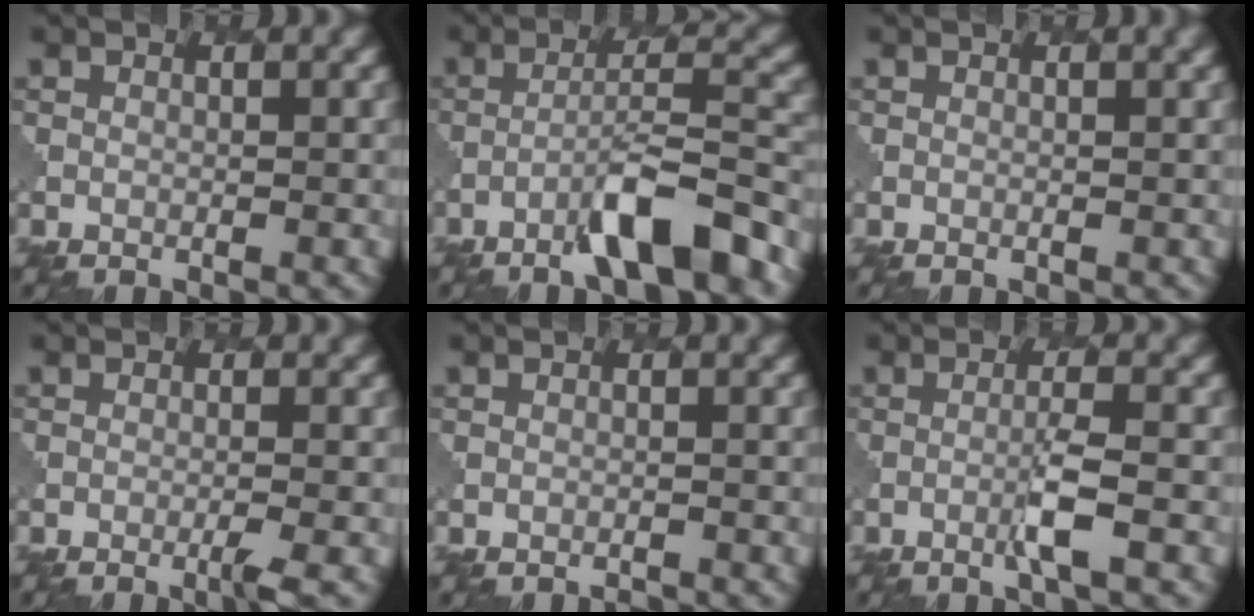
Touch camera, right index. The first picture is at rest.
{"total": 6.7, "force": [-4.2, 1.1, 5.1], "torque": [-0.083, 0.013, -0.066]}
{"total": 0.8, "force": [0.2, 0.3, 0.7], "torque": [-0.006, -0.002, -0.004]}
{"total": 1.6, "force": [-0.6, 0.2, 1.5], "torque": [-0.019, -0.001, -0.019]}
{"total": 1.0, "force": [-1.0, 0.1, 0.2], "torque": [0.008, -0.002, -0.017]}
{"total": 2.3, "force": [-0.5, -0.1, 2.3], "torque": [-0.042, 0.007, -0.015]}